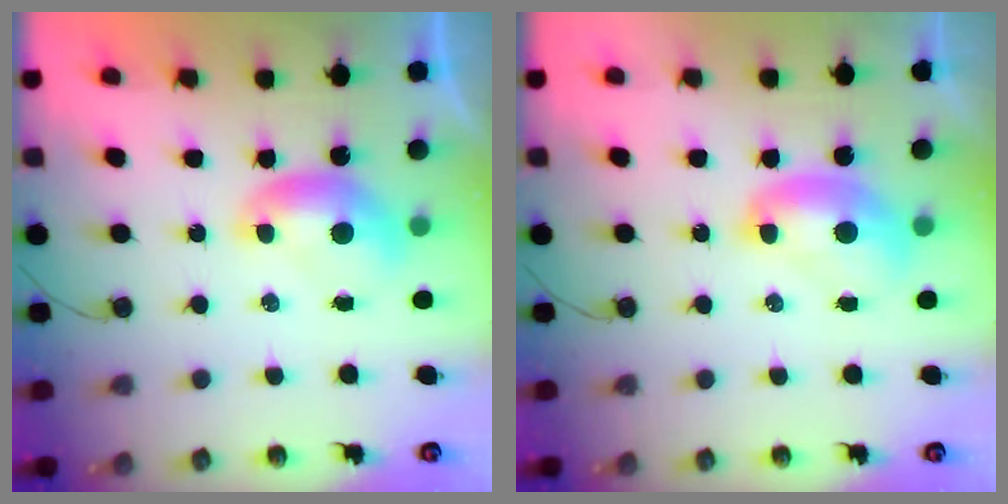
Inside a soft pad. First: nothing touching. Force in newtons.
{"total": 2.0, "press": 2.0, "slide": 0.0}